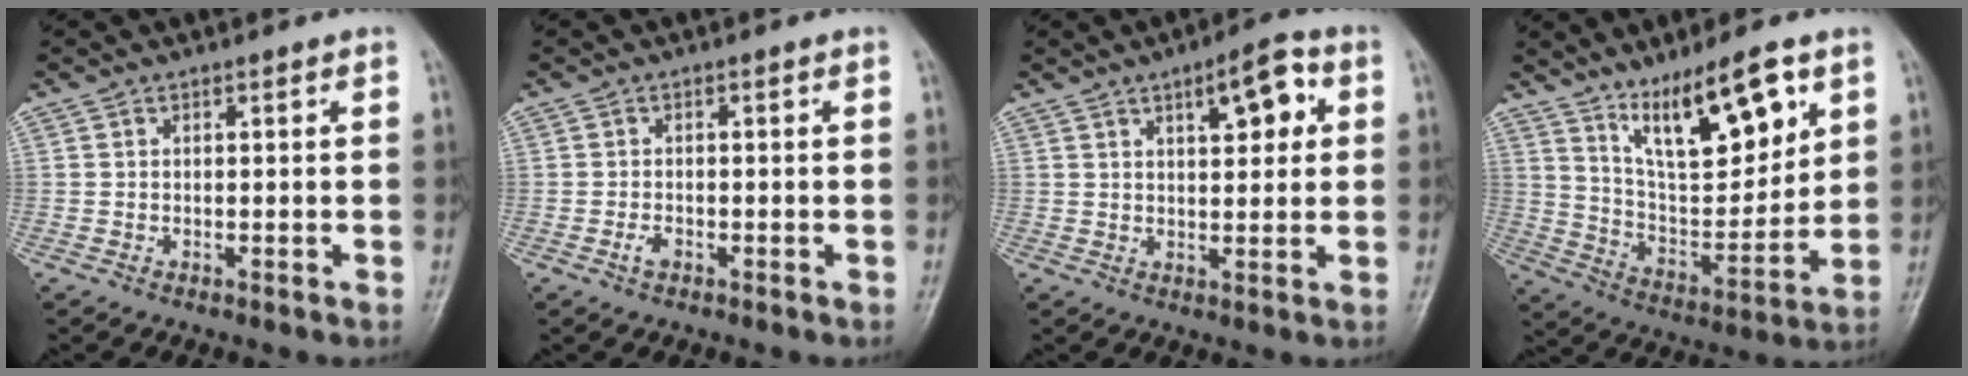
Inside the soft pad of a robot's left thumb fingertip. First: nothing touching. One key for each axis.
{"total": 1.3, "fx": -0.7, "fy": 0.7, "fz": 0.7, "tx": -0.017, "ty": 0.003, "tz": -0.016}
{"total": 8.1, "fx": 3.1, "fy": 3.2, "fz": 6.8, "tx": -0.074, "ty": -0.002, "tz": 0.038}
{"total": 16.3, "fx": 9.3, "fy": 5.3, "fz": 12.2, "tx": -0.169, "ty": -0.053, "tz": 0.173}